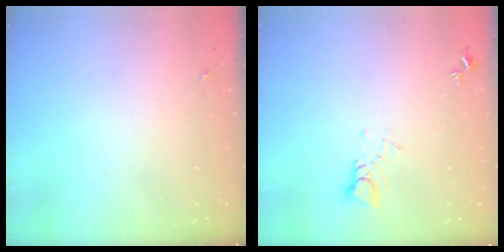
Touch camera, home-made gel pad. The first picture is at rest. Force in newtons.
{"total": 3.8, "press": 3.8, "slide": 0.3}